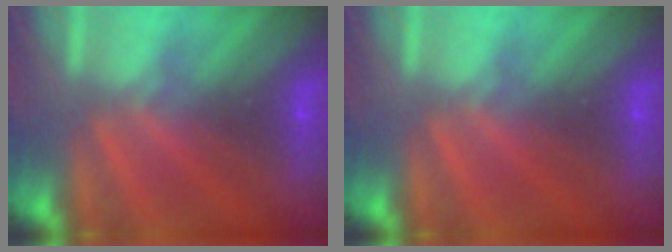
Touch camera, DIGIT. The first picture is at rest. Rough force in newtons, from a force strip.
{"total": 0.0}